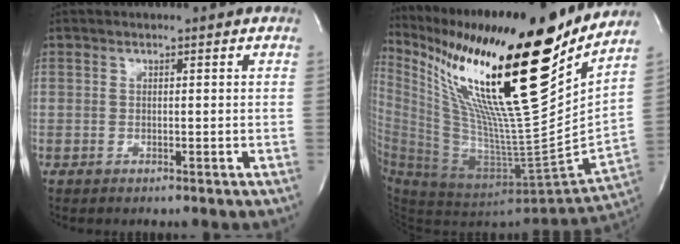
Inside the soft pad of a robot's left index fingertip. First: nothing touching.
{"total": 29.7, "force": [19.9, 1.4, 22.0], "torque": [-0.413, -0.043, 0.338]}